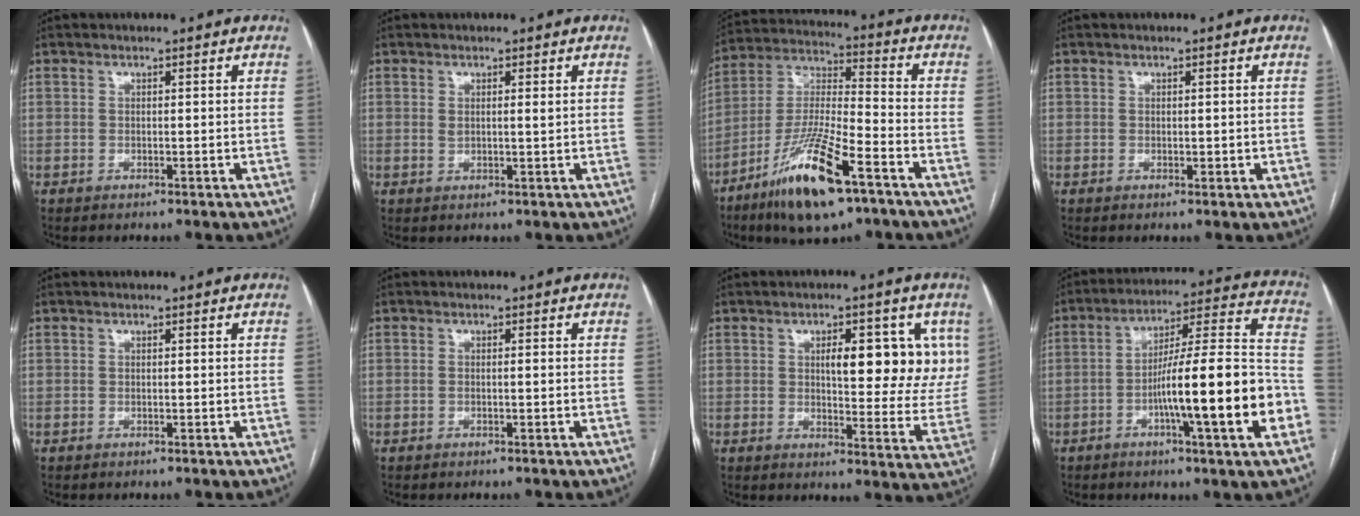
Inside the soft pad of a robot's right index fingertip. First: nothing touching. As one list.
[{"total": 1.5, "force": [0.6, 0.3, 1.4], "torque": [-0.026, 0.000, 0.011]}, {"total": 16.2, "force": [-9.3, 2.8, 13.0], "torque": [-0.267, -0.025, -0.167]}, {"total": 0.9, "force": [0.0, 0.6, 0.7], "torque": [-0.009, 0.000, 0.004]}, {"total": 0.0}, {"total": 0.7, "force": [-0.1, 0.1, 0.7], "torque": [-0.012, 0.000, 0.000]}, {"total": 12.6, "force": [4.3, 4.6, 11.0], "torque": [-0.127, 0.002, 0.055]}, {"total": 18.7, "force": [-5.5, 0.7, 17.8], "torque": [-0.253, 0.011, -0.084]}]